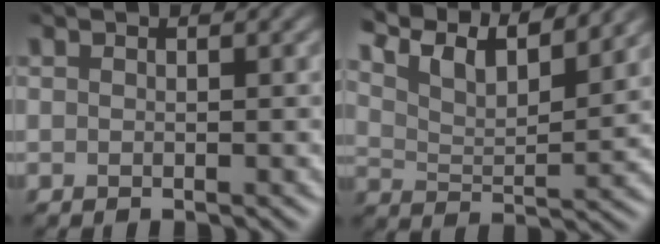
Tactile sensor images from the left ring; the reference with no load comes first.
{"total": 8.5, "force": [6.7, 2.1, 4.8], "torque": [-0.093, 0.011, 0.110]}